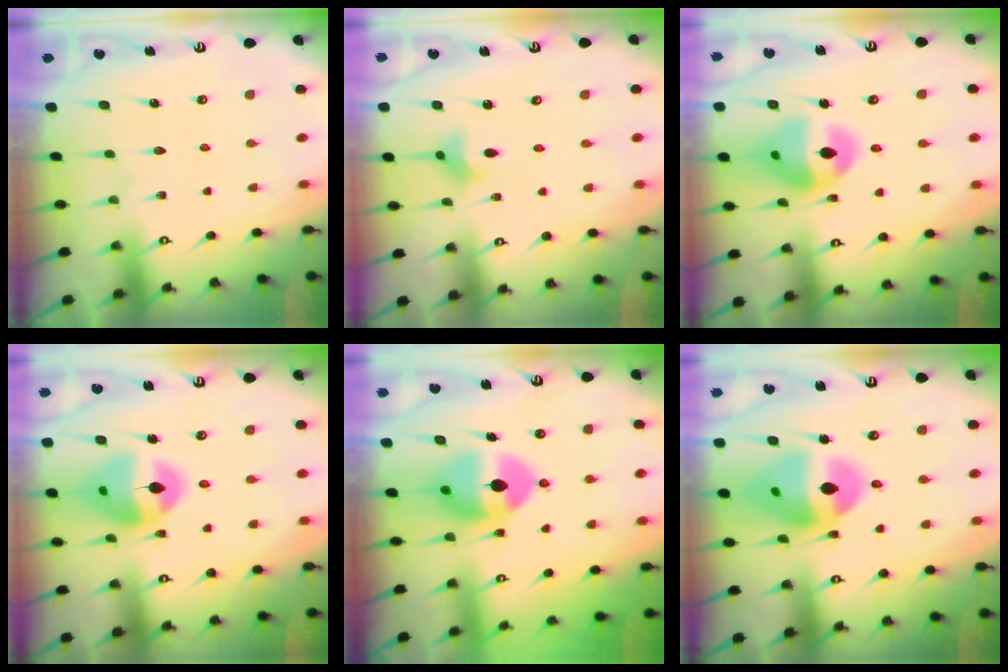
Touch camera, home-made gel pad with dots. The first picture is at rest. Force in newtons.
{"total": 3.2, "press": 3.2, "slide": 0.5}
{"total": 14.8, "press": 14.0, "slide": 4.8}
{"total": 15.3, "press": 15.2, "slide": 2.1}
{"total": 10.6, "press": 10.5, "slide": 1.6}
{"total": 17.3, "press": 17.2, "slide": 1.9}